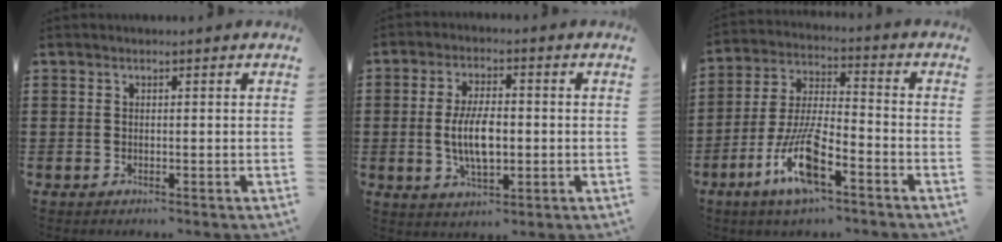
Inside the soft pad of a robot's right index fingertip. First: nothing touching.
{"total": 7.5, "force": [-0.7, 3.1, 6.8], "torque": [-0.134, -0.006, -0.018]}
{"total": 11.5, "force": [-6.4, 3.1, 9.0], "torque": [-0.196, -0.001, -0.122]}